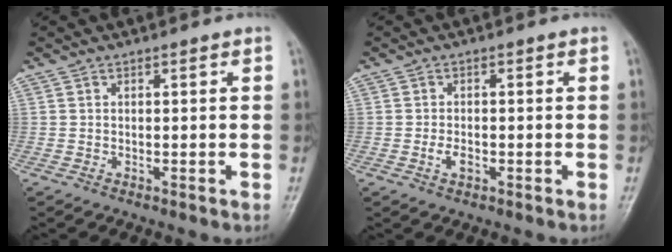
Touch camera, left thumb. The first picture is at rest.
{"total": 2.6, "force": [-0.9, 1.7, 1.8], "torque": [-0.027, 0.003, -0.018]}